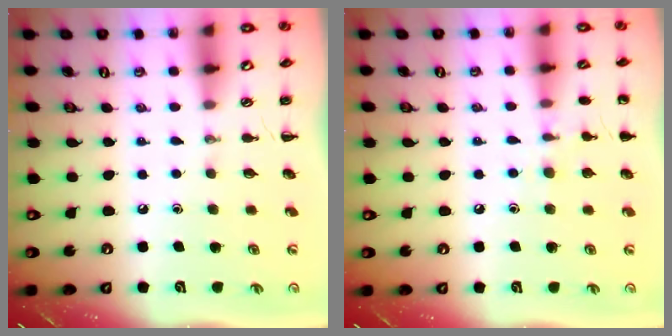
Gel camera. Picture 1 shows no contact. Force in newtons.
{"total": 7.4, "press": 7.2, "slide": 1.9}